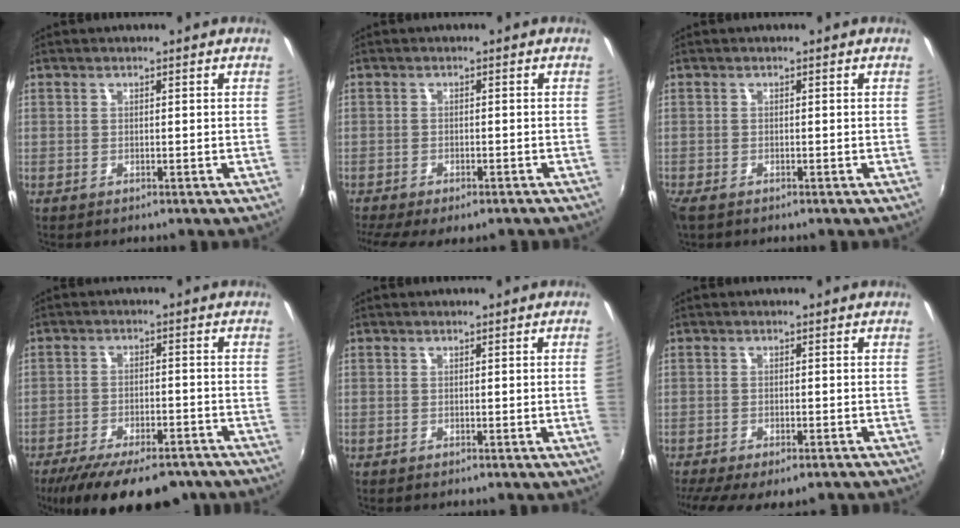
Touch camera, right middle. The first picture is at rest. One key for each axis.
{"total": 8.2, "fx": -6.3, "fy": 2.5, "fz": 4.6, "tx": -0.107, "ty": -0.038, "tz": -0.098}
{"total": 2.0, "fx": -1.4, "fy": 0.9, "fz": 1.0, "tx": -0.021, "ty": -0.009, "tz": -0.026}
{"total": 18.3, "fx": -13.8, "fy": 6.7, "fz": 10.0, "tx": -0.198, "ty": -0.036, "tz": -0.199}
{"total": 0.9, "fx": 0.0, "fy": -0.5, "fz": 0.7, "tx": -0.007, "ty": -0.004, "tz": -0.001}
{"total": 9.8, "fx": -7.3, "fy": 3.1, "fz": 5.7, "tx": -0.126, "ty": -0.043, "tz": -0.114}